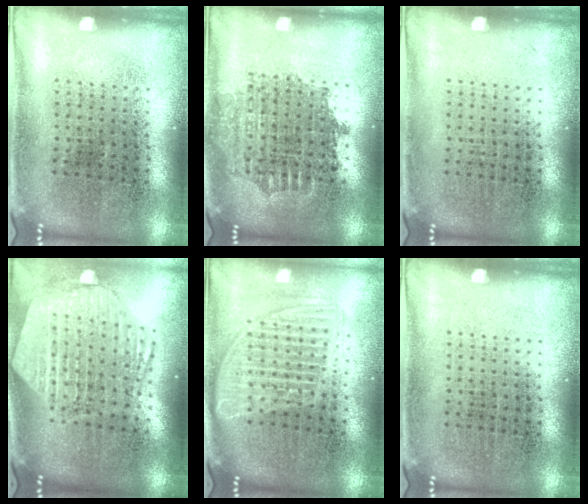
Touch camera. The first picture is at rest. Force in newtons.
{"total": 1.6, "press": 1.3, "slide": 0.9}
{"total": 0.0}
{"total": 2.7, "press": 2.3, "slide": 1.5}
{"total": 1.7, "press": 1.4, "slide": 1.0}
{"total": 0.0}